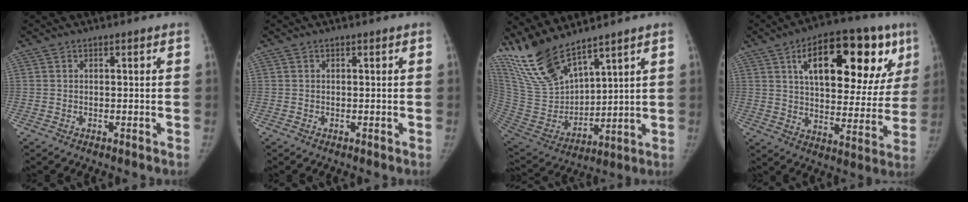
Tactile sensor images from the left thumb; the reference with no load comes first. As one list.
[{"total": 0.0}, {"total": 15.3, "force": [13.1, 3.6, 7.1], "torque": [-0.125, -0.068, 0.279]}, {"total": 25.2, "force": [10.7, 11.9, 19.4], "torque": [-0.235, -0.002, 0.155]}]